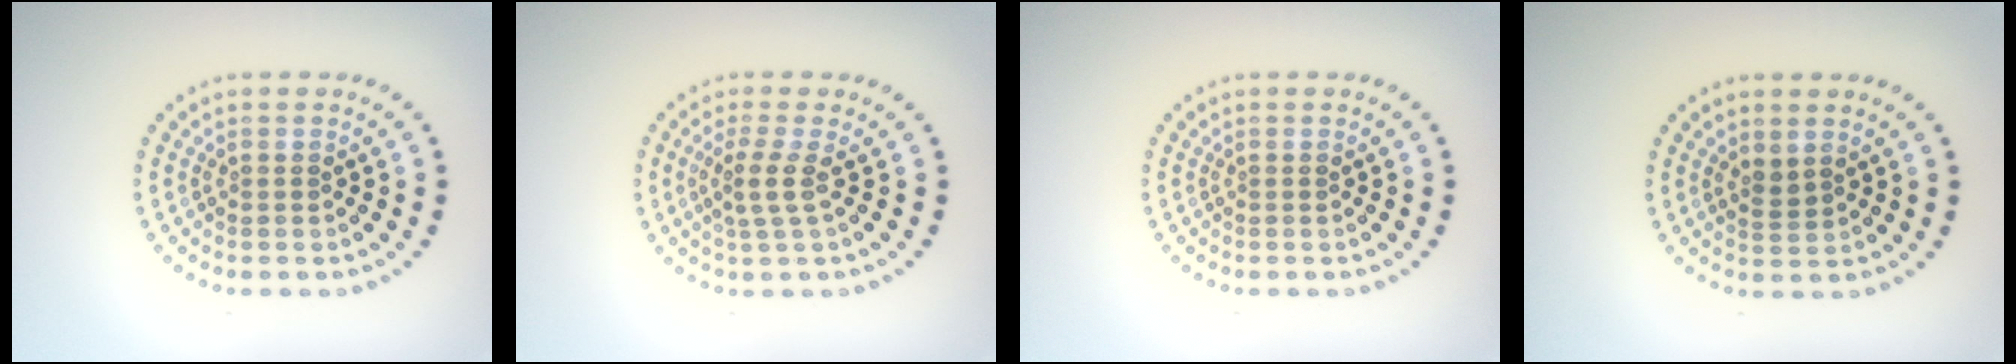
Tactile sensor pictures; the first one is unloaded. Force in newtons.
{"total": 2.2, "press": 1.7, "slide": 1.3}
{"total": 0.0}
{"total": 1.2, "press": 1.0, "slide": 0.7}